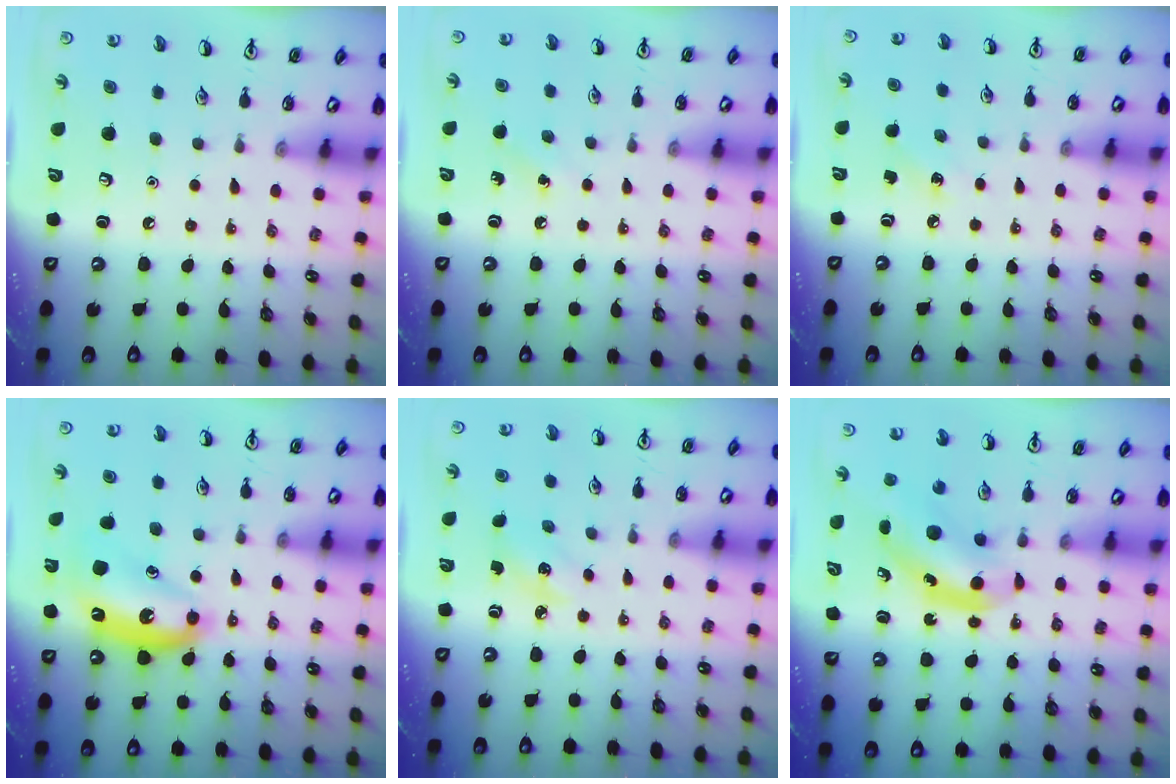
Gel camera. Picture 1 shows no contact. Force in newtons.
{"total": 3.7, "press": 3.5, "slide": 1.3}
{"total": 3.8, "press": 3.5, "slide": 1.4}
{"total": 13.4, "press": 13.4, "slide": 0.9}
{"total": 3.7, "press": 3.4, "slide": 1.3}
{"total": 5.9, "press": 5.9, "slide": 0.8}